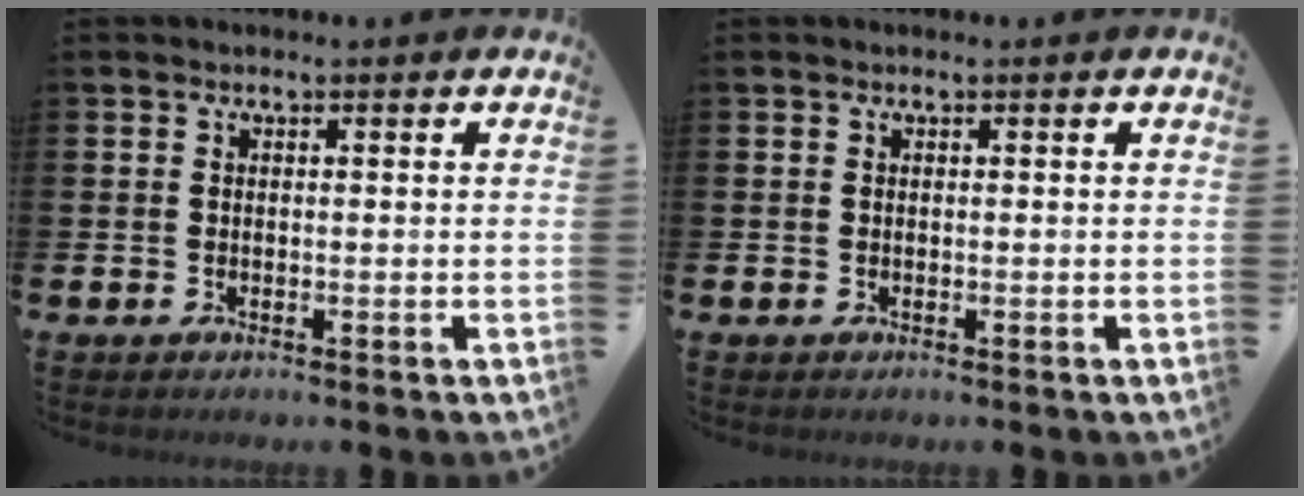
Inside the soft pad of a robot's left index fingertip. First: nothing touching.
{"total": 0.0}